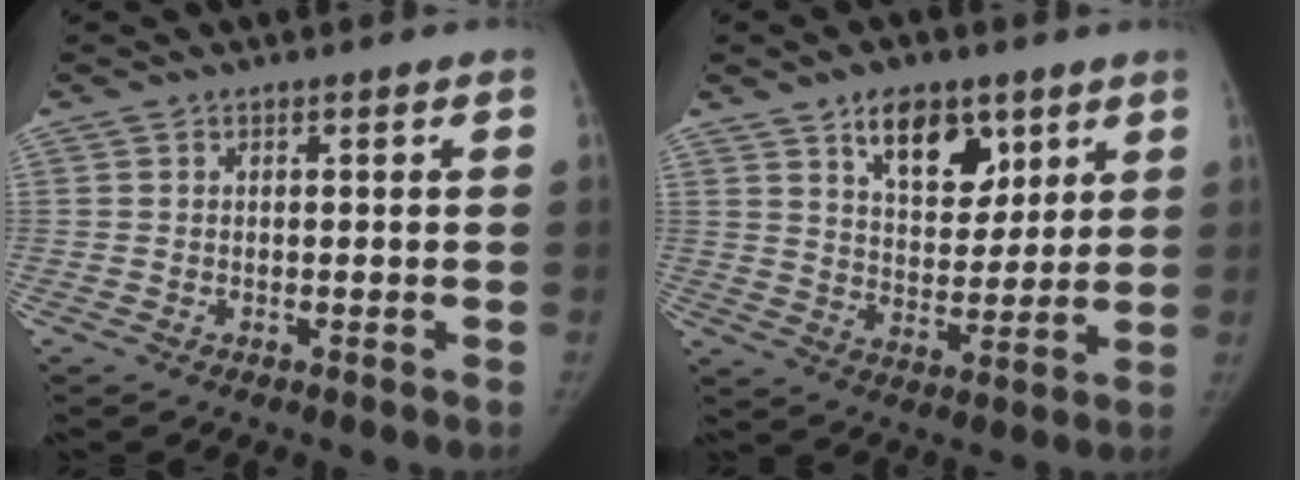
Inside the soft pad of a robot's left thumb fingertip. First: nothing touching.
{"total": 11.7, "force": [6.7, 6.7, 6.8], "torque": [-0.065, -0.045, 0.112]}